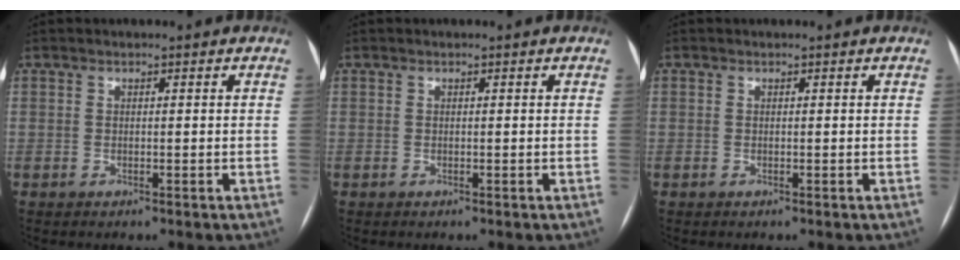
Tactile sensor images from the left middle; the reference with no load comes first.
{"total": 0.0}
{"total": 0.0}